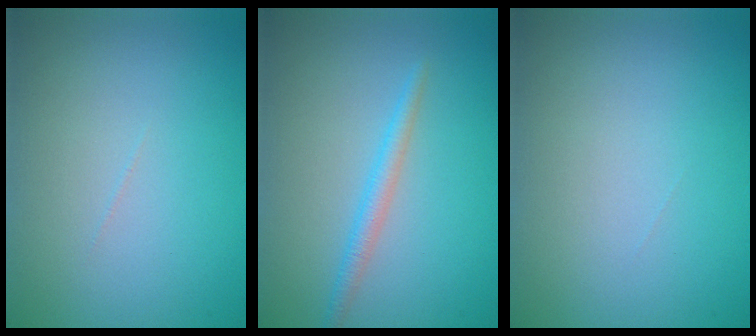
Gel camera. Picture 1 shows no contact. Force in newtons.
{"total": 1.7, "press": 1.7, "slide": 0.1}
{"total": 0.0}